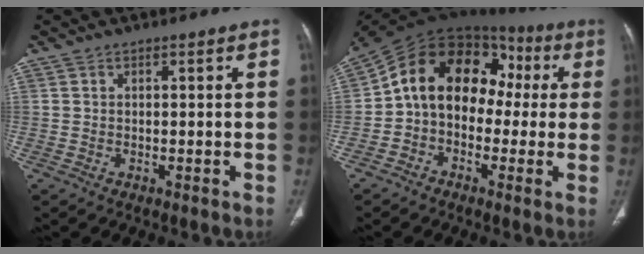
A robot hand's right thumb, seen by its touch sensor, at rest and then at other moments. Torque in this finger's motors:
{"motor_torque": [0.17, 0.75, 0.33, -0.09, 0.17]}